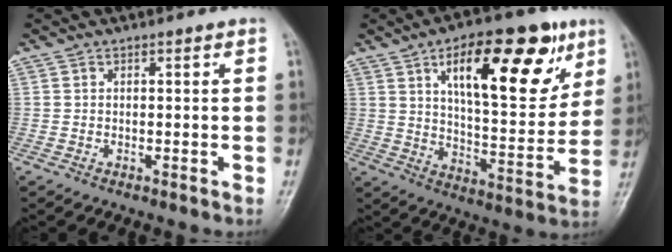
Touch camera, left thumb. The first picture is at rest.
{"total": 21.8, "force": [10.2, 9.0, 17.0], "torque": [-0.206, -0.034, 0.160]}